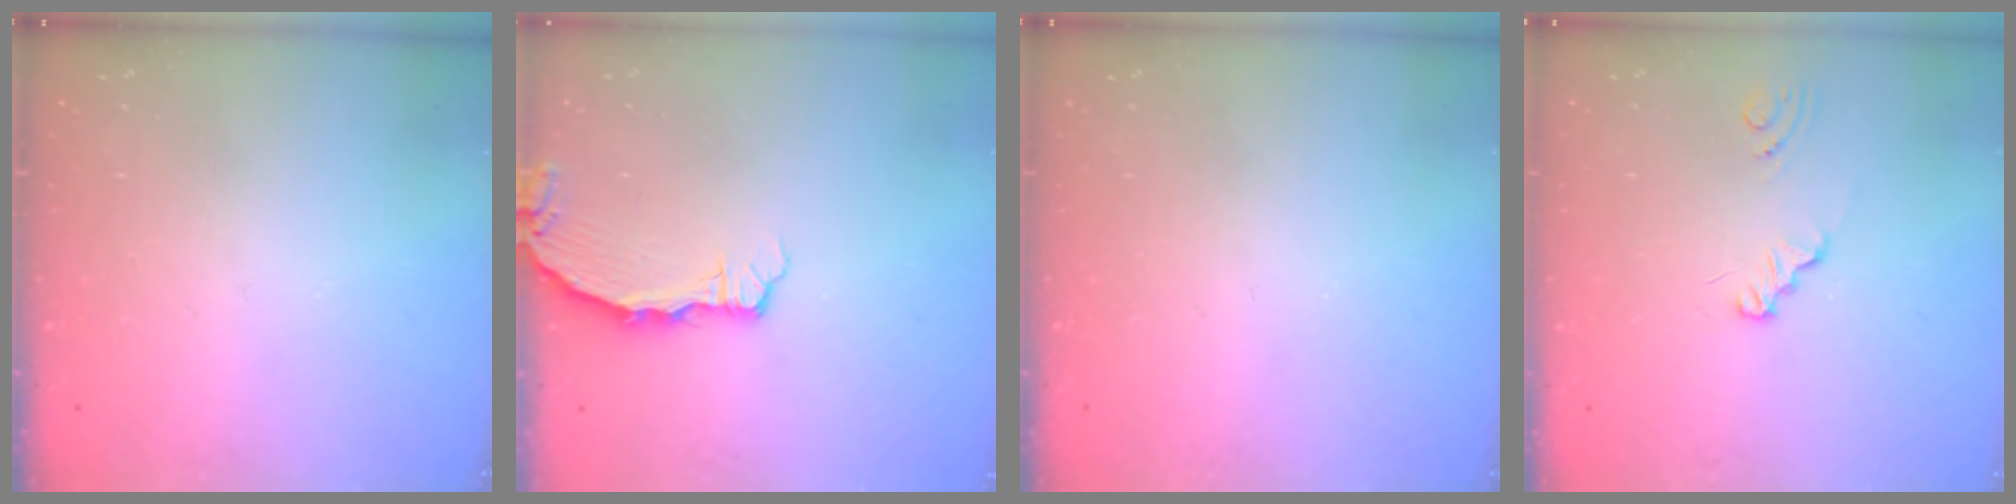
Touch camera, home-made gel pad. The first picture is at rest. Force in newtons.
{"total": 2.6, "press": 2.5, "slide": 0.3}
{"total": 0.0}
{"total": 1.3, "press": 1.3, "slide": 0.1}